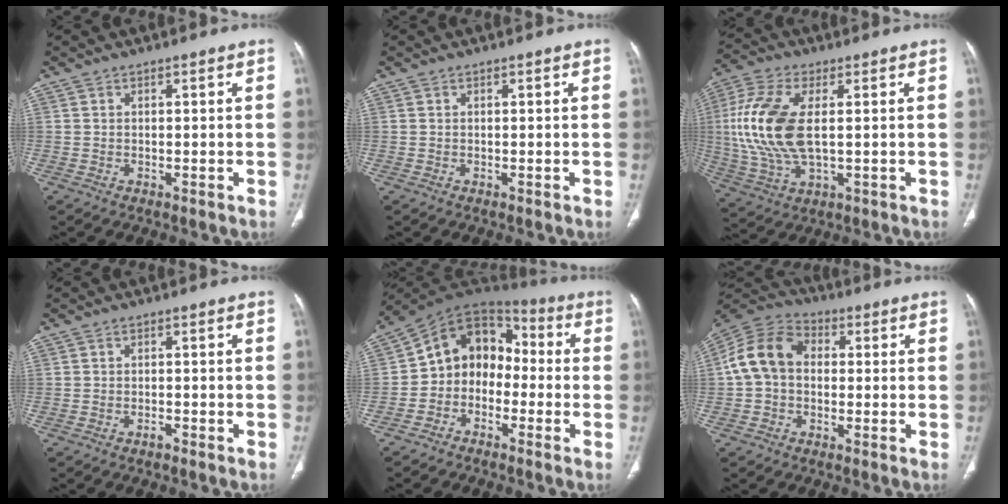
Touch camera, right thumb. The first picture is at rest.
{"total": 0.0}
{"total": 16.0, "force": [1.5, 7.9, 13.9], "torque": [-0.315, -0.002, 0.033]}
{"total": 0.9, "force": [-0.7, 0.3, 0.5], "torque": [-0.010, 0.005, -0.012]}
{"total": 12.0, "force": [-2.0, 9.7, 6.8], "torque": [-0.075, 0.065, -0.054]}
{"total": 11.1, "force": [0.4, 8.4, 7.3], "torque": [-0.134, 0.034, -0.006]}